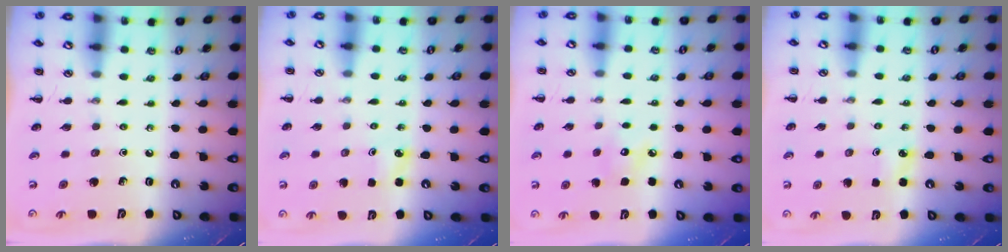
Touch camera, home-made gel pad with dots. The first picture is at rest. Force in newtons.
{"total": 2.5, "press": 2.4, "slide": 0.8}
{"total": 4.4, "press": 4.3, "slide": 0.8}
{"total": 2.5, "press": 2.4, "slide": 0.8}